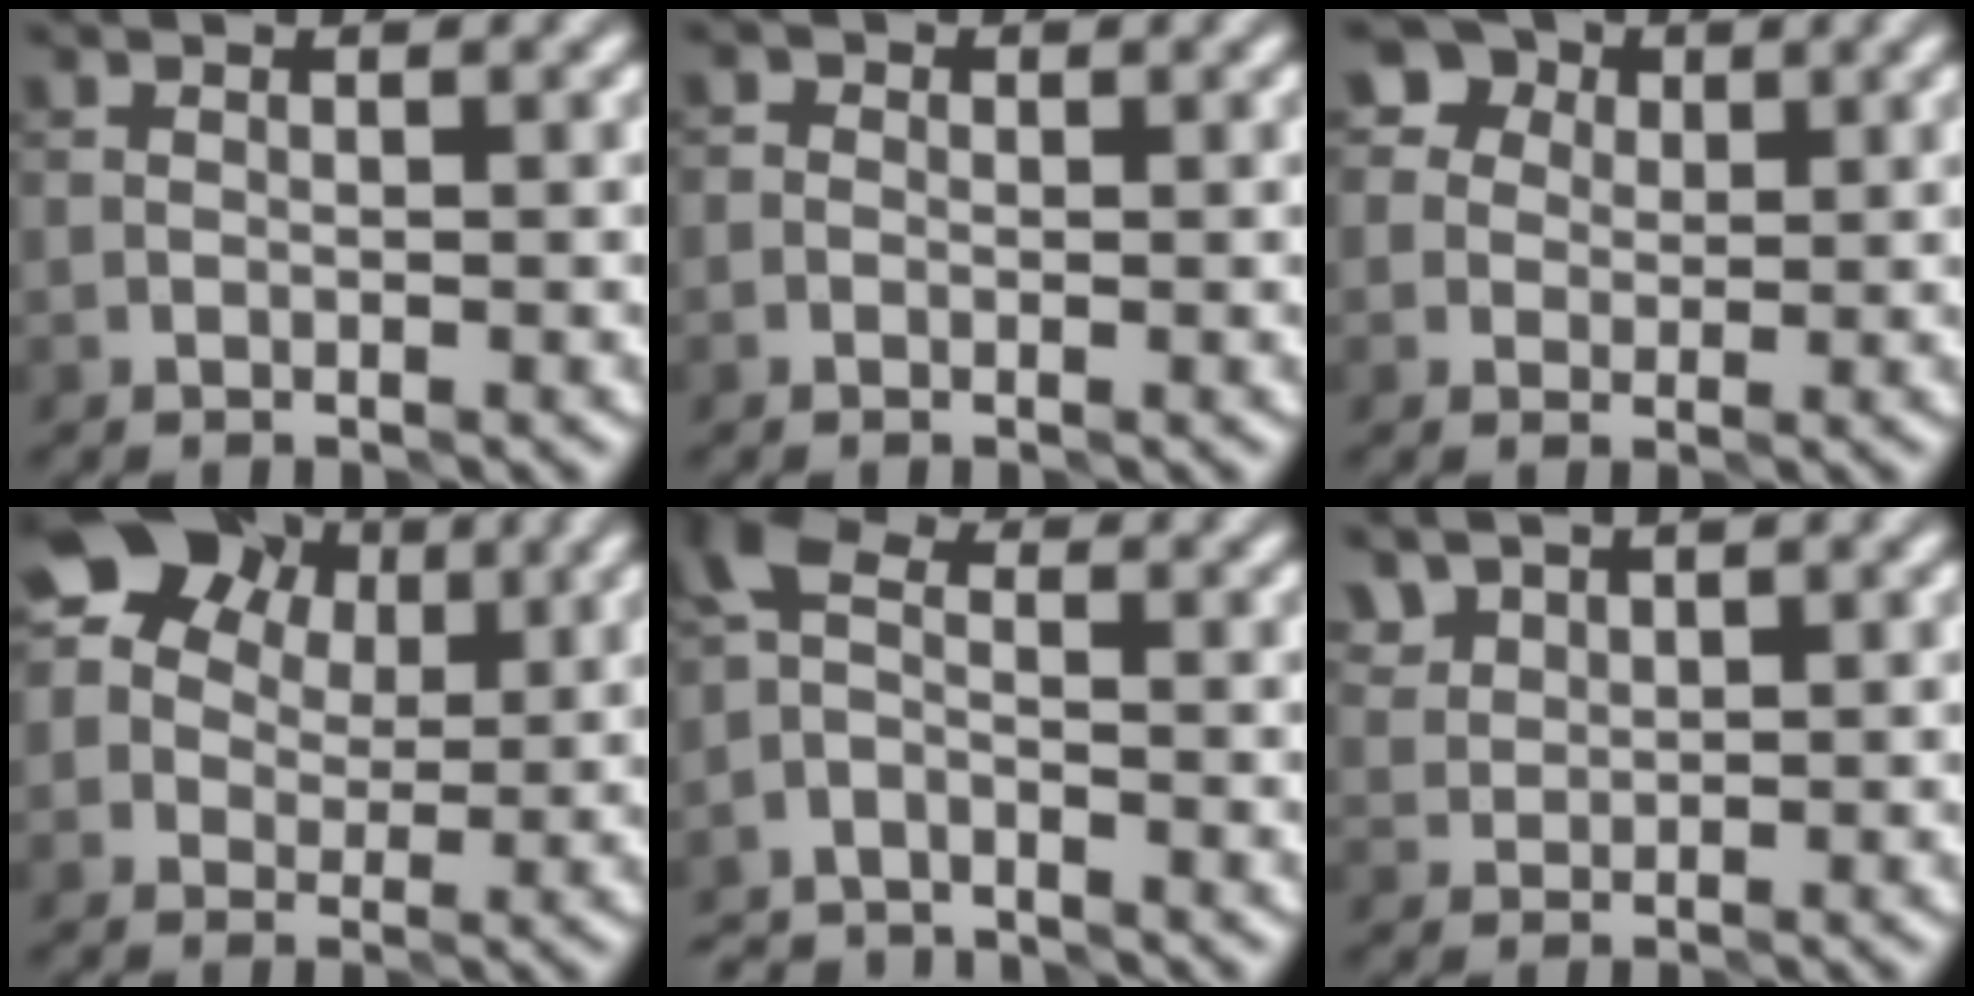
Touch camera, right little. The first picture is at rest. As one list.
[{"total": 1.1, "force": [0.3, 1.0, 0.5], "torque": [0.001, -0.004, -0.013]}, {"total": 4.6, "force": [2.4, 3.6, 1.5], "torque": [-0.018, 0.008, 0.025]}, {"total": 10.1, "force": [4.6, 7.7, 4.6], "torque": [-0.062, 0.030, 0.064]}, {"total": 4.5, "force": [-3.5, 2.1, 1.9], "torque": [-0.042, -0.002, -0.080]}, {"total": 2.2, "force": [1.8, 1.2, 0.6], "torque": [-0.021, 0.002, 0.046]}]